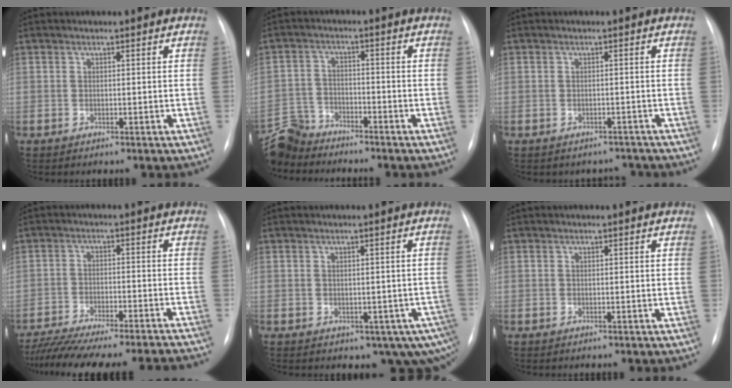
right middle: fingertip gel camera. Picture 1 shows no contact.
{"total": 6.9, "force": [-6.7, 1.8, 0.1], "torque": [-0.008, -0.001, -0.132]}
{"total": 3.2, "force": [-2.8, 1.5, -0.3], "torque": [0.008, 0.014, -0.035]}
{"total": 21.5, "force": [-19.8, 1.5, 8.2], "torque": [-0.120, -0.024, -0.272]}
{"total": 6.7, "force": [-3.4, 3.7, 4.4], "torque": [-0.033, 0.012, -0.034]}
{"total": 0.0}